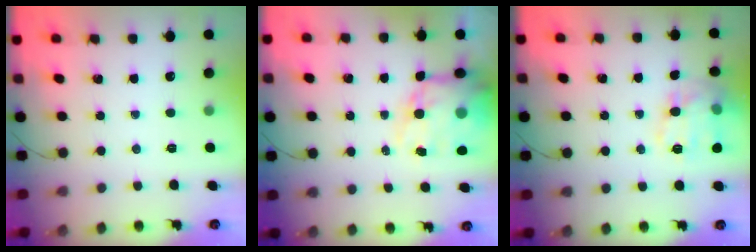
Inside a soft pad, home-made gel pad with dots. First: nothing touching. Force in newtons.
{"total": 15.0, "press": 14.5, "slide": 3.9}
{"total": 15.0, "press": 15.0, "slide": 0.8}